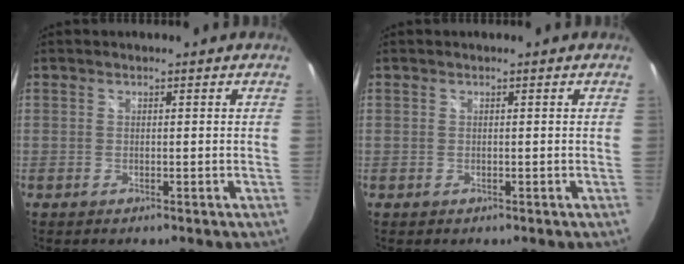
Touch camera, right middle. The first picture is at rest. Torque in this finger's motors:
{"motor_torque": [0.11, -0.06, 0.01, 0.00]}